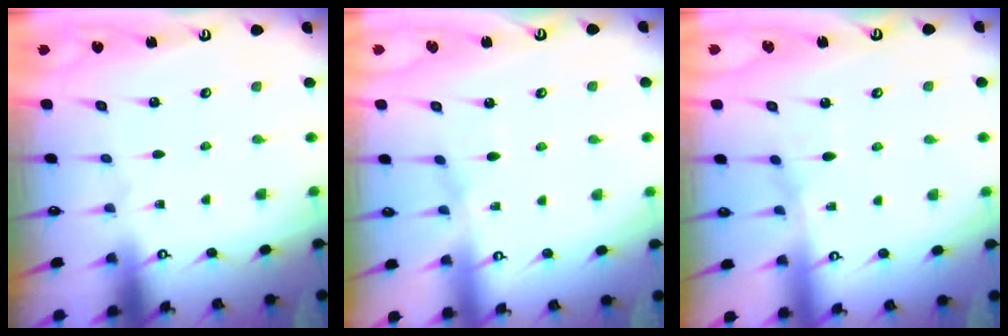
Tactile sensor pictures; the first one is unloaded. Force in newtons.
{"total": 3.7, "press": 3.6, "slide": 0.5}
{"total": 5.0, "press": 5.0, "slide": 0.2}